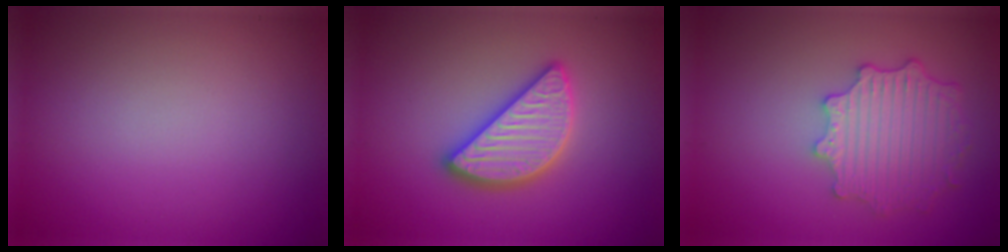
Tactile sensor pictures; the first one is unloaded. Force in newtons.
{"total": 4.5, "press": 4.5, "slide": 0.4}
{"total": 4.6, "press": 3.8, "slide": 2.5}